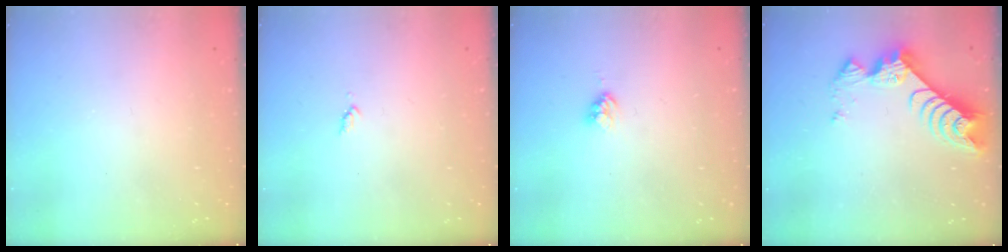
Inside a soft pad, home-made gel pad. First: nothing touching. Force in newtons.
{"total": 3.5, "press": 3.4, "slide": 0.5}
{"total": 2.4, "press": 2.3, "slide": 0.4}
{"total": 8.8, "press": 8.7, "slide": 0.9}